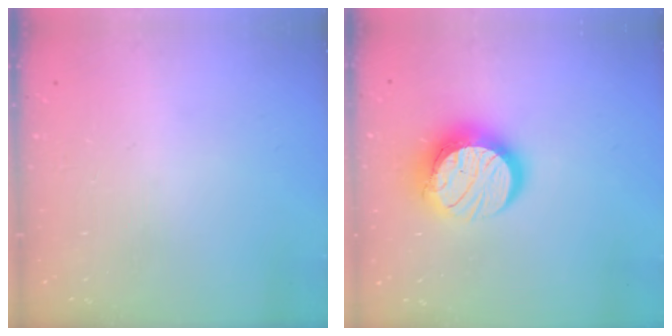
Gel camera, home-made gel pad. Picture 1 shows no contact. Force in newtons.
{"total": 14.4, "press": 14.3, "slide": 1.7}